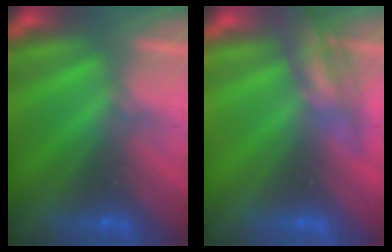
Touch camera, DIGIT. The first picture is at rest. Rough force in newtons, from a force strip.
{"total": 2.3}